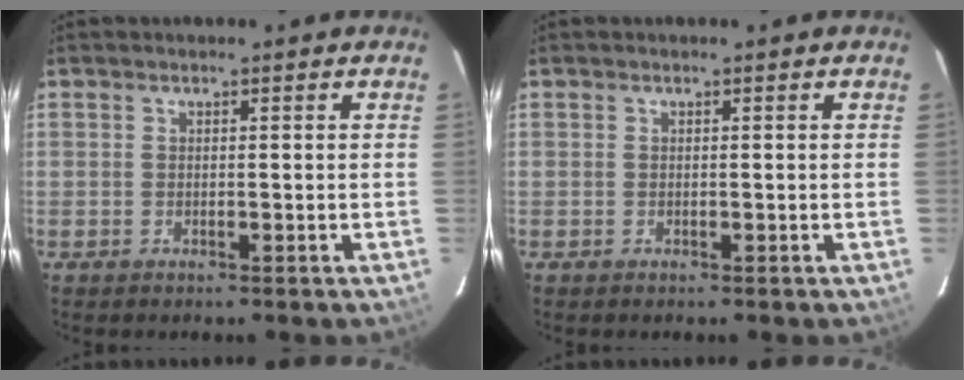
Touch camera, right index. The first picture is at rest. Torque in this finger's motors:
{"motor_torque": [0.00, 0.00, 0.03, 0.00]}